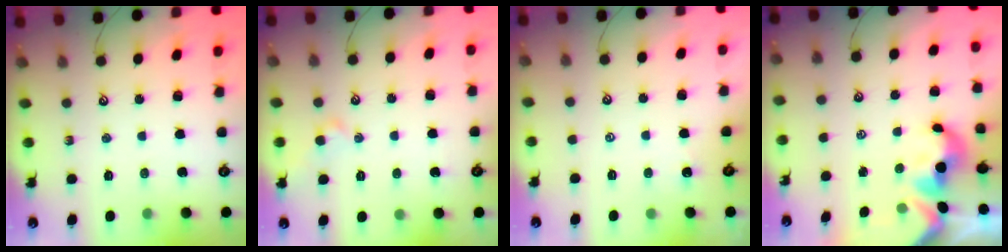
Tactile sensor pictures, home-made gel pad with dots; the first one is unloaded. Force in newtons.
{"total": 0.0}
{"total": 2.5, "press": 2.5, "slide": 0.3}
{"total": 1.5, "press": 1.5, "slide": 0.1}